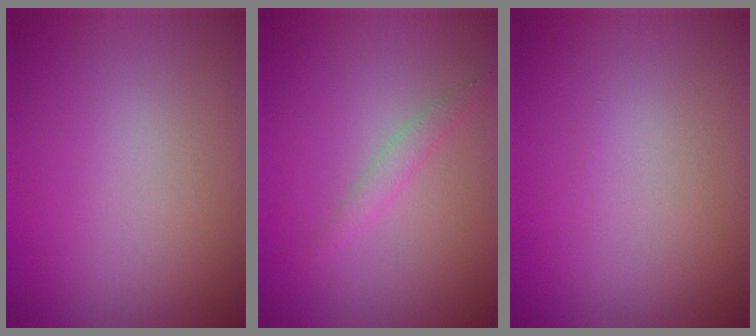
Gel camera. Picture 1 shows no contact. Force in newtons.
{"total": 1.4, "press": 1.4, "slide": 0.0}
{"total": 0.0}